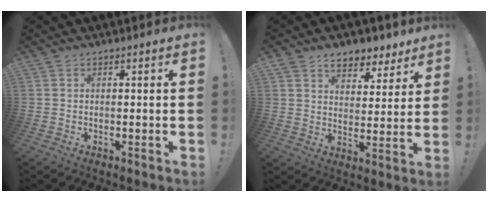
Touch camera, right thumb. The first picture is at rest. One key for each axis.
{"total": 8.2, "fx": 6.0, "fy": 4.7, "fz": 2.9, "tx": -0.037, "ty": -0.041, "tz": 0.111}